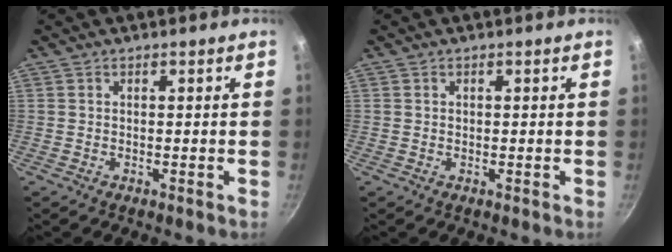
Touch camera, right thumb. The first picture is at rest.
{"total": 0.0}